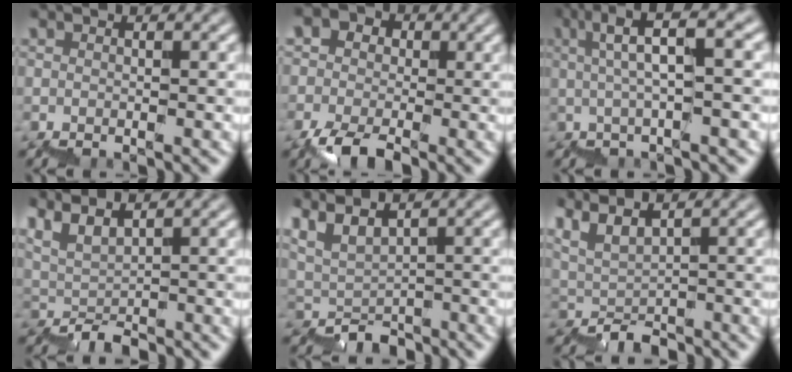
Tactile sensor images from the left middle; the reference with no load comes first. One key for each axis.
{"total": 3.2, "fx": -1.0, "fy": 2.5, "fz": 1.6, "tx": -0.035, "ty": 0.012, "tz": -0.024}
{"total": 5.9, "fx": 2.2, "fy": 0.8, "fz": 5.4, "tx": -0.074, "ty": 0.027, "tz": 0.033}
{"total": 2.2, "fx": 1.2, "fy": 0.8, "fz": 1.6, "tx": -0.020, "ty": 0.007, "tz": 0.032}
{"total": 1.9, "fx": 1.1, "fy": 1.1, "fz": 1.0, "tx": -0.011, "ty": 0.002, "tz": 0.033}
{"total": 2.2, "fx": 1.0, "fy": 0.9, "fz": 1.7, "tx": -0.021, "ty": 0.005, "tz": 0.029}